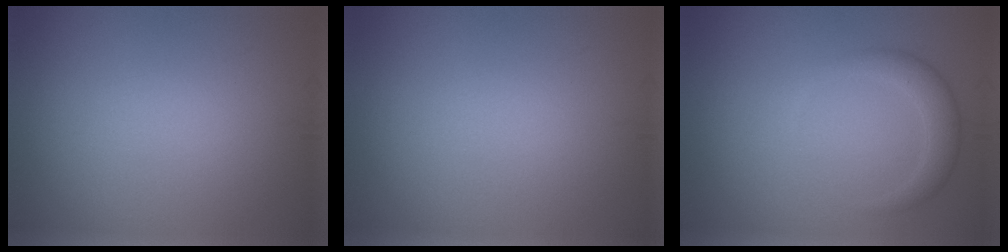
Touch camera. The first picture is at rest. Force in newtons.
{"total": 0.0}
{"total": 2.4, "press": 2.4, "slide": 0.1}